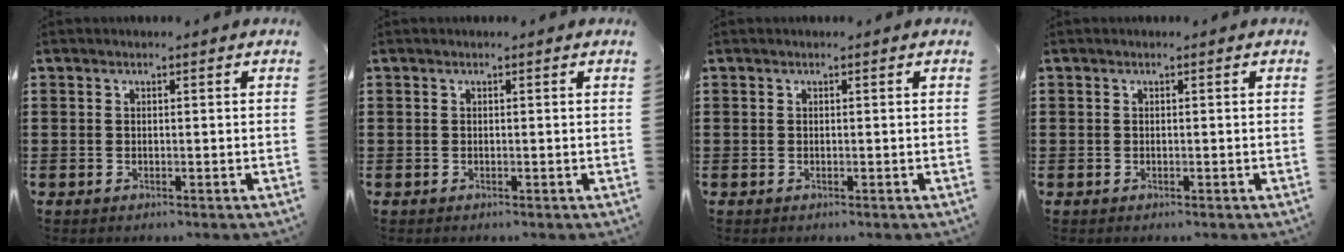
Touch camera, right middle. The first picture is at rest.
{"total": 0.0}
{"total": 0.0}
{"total": 0.0}